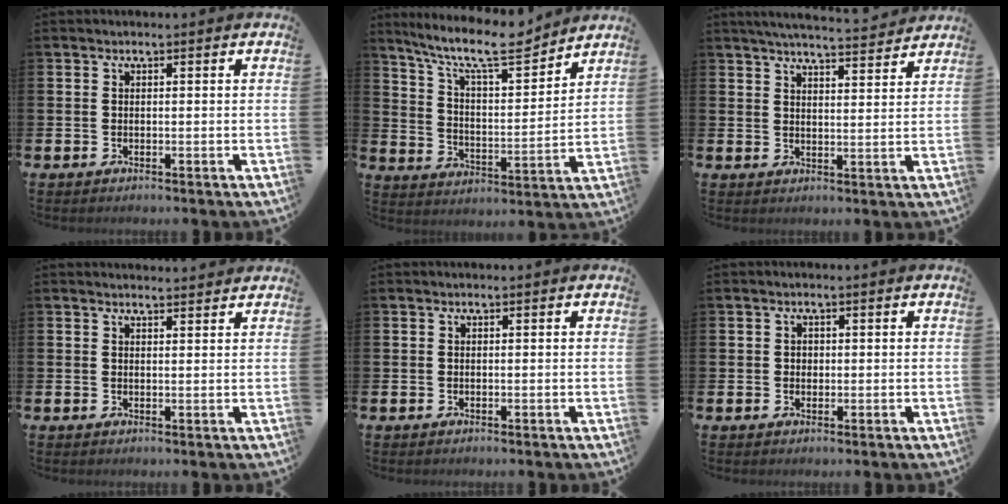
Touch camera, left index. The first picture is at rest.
{"total": 11.3, "force": [9.6, 2.5, 5.5], "torque": [-0.119, -0.059, 0.165]}
{"total": 5.1, "force": [5.0, 0.0, 1.0], "torque": [-0.025, -0.033, 0.086]}
{"total": 1.8, "force": [1.8, 0.2, -0.1], "torque": [0.006, -0.010, 0.031]}
{"total": 0.0}
{"total": 1.0, "force": [0.3, 1.0, 0.4], "torque": [0.004, 0.004, 0.001]}